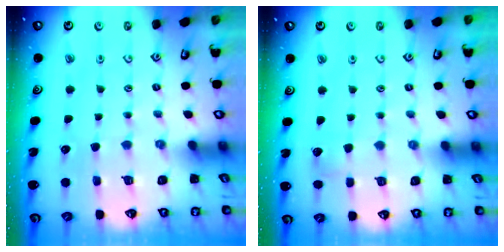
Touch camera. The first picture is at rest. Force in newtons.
{"total": 2.9, "press": 2.9, "slide": 0.4}